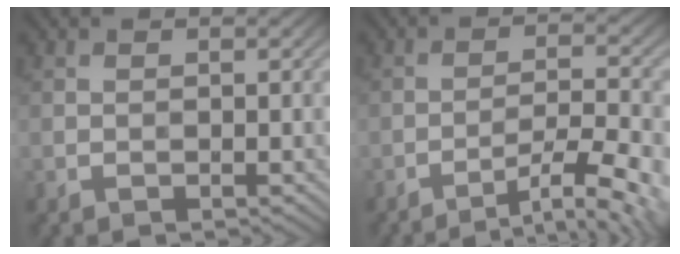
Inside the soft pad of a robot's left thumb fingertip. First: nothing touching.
{"total": 9.4, "force": [-6.2, 1.7, 6.9], "torque": [-0.118, 0.009, -0.092]}